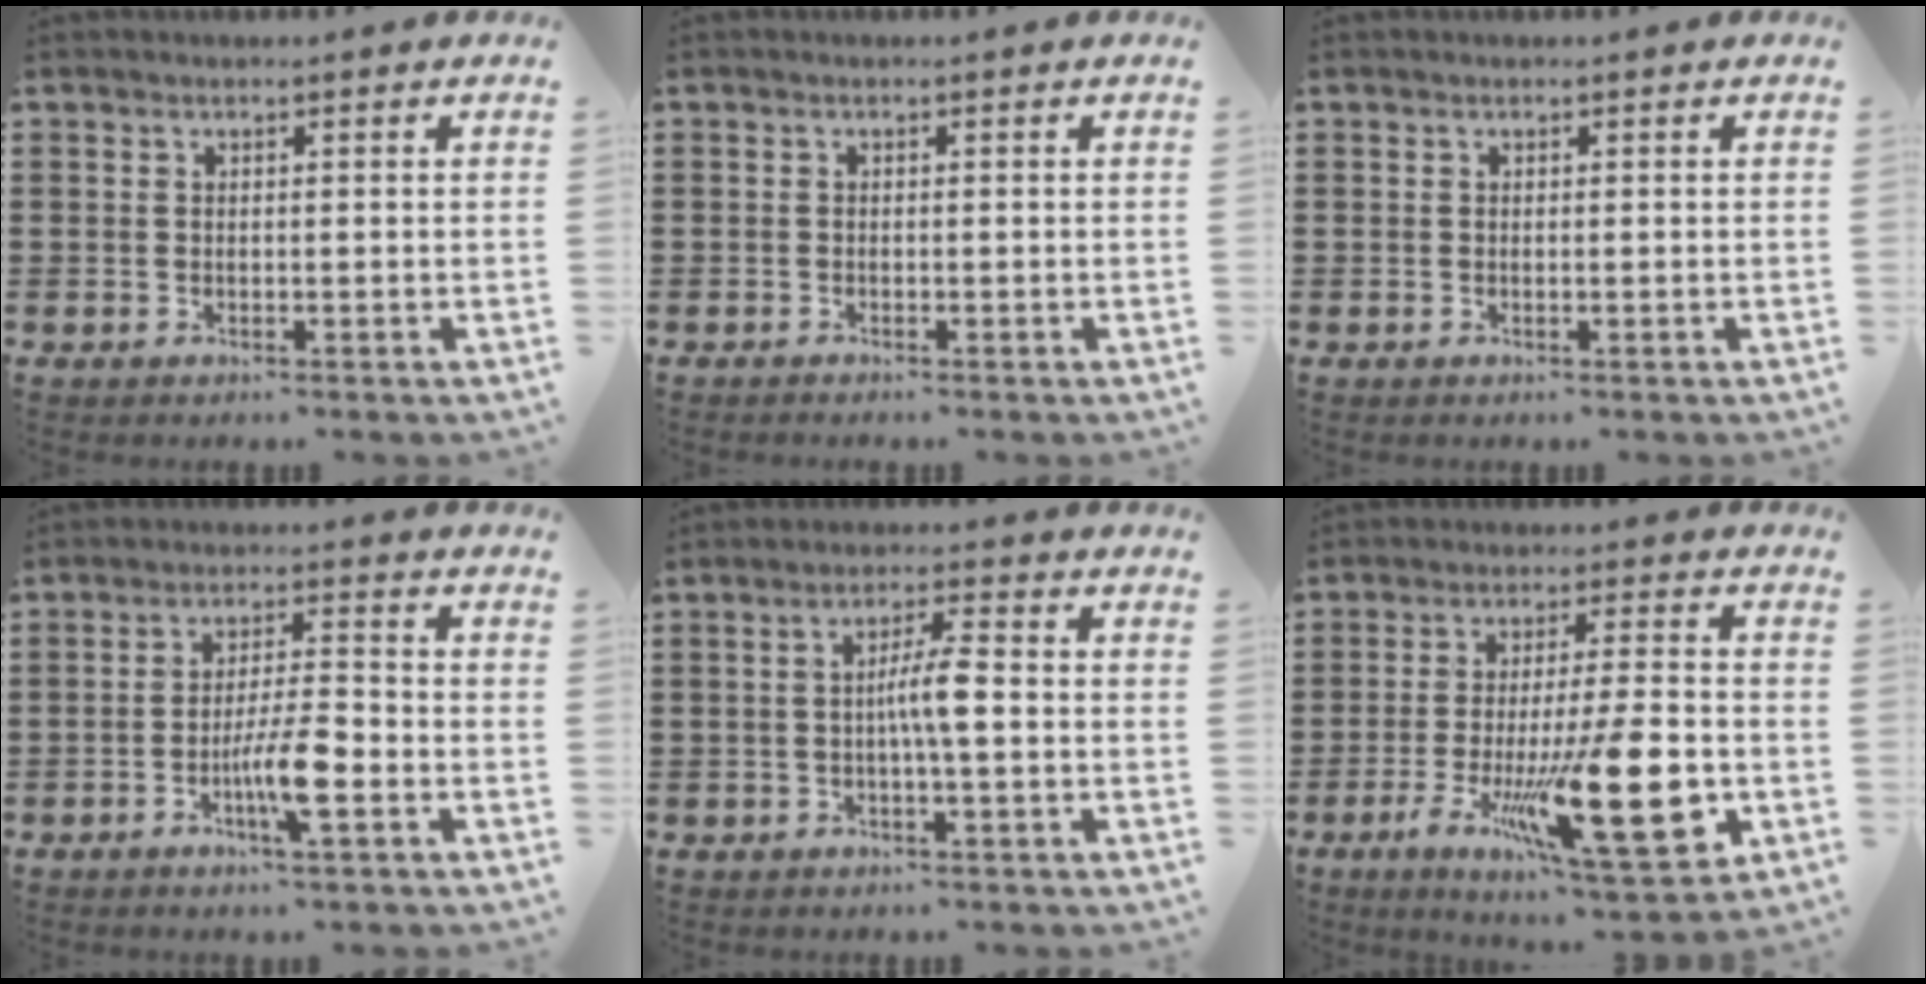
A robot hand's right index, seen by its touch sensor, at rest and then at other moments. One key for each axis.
{"total": 0.6, "fx": -0.6, "fy": 0.0, "fz": 0.0, "tx": -0.002, "ty": -0.002, "tz": -0.012}
{"total": 0.0}
{"total": 7.0, "fx": -2.6, "fy": 1.1, "fz": 6.4, "tx": -0.126, "ty": -0.007, "tz": -0.051}
{"total": 4.7, "fx": -0.6, "fy": 0.5, "fz": 4.7, "tx": -0.090, "ty": 0.000, "tz": -0.017}
{"total": 19.9, "fx": -6.1, "fy": 5.3, "fz": 18.2, "tx": -0.314, "ty": -0.010, "tz": -0.081}